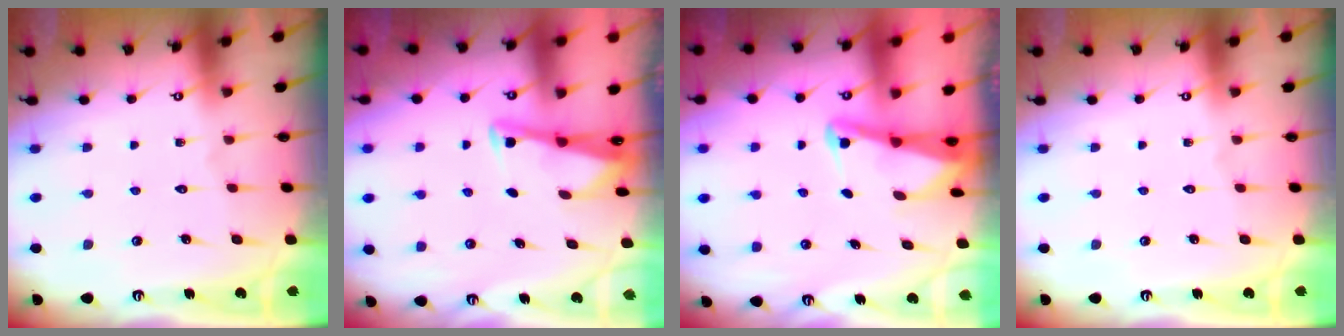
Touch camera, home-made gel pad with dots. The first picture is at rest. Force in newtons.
{"total": 2.8, "press": 2.8, "slide": 0.3}
{"total": 2.6, "press": 2.5, "slide": 0.6}
{"total": 0.0}